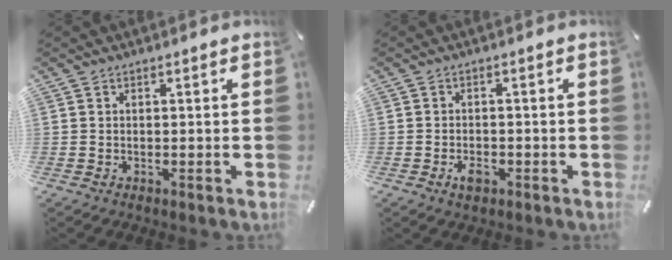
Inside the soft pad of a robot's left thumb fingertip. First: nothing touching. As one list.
[{"total": 2.8, "force": [-1.3, 1.7, 1.9], "torque": [-0.041, 0.002, -0.024]}]